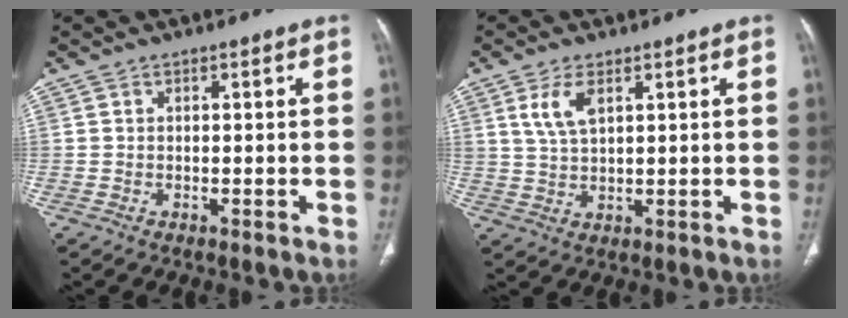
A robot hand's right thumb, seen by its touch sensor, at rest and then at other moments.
{"total": 5.3, "force": [2.4, 2.4, 4.1], "torque": [-0.083, -0.007, 0.057]}